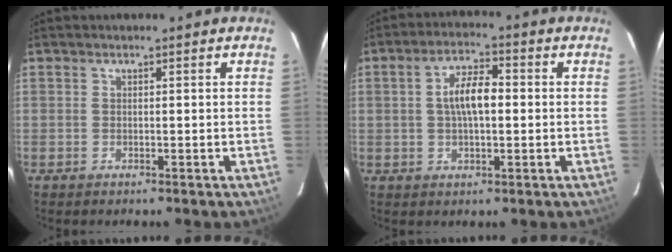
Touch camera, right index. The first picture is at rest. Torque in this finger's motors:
{"motor_torque": [0.45, 0.00, 0.31, 0.05]}